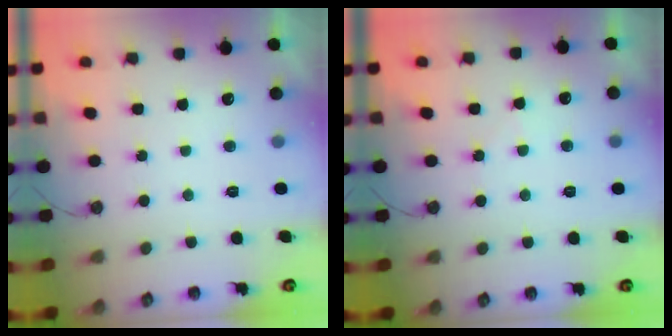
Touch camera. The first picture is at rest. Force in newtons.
{"total": 3.4, "press": 3.3, "slide": 0.6}